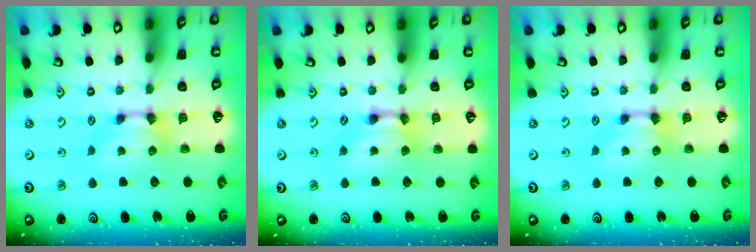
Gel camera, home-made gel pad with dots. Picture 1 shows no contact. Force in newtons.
{"total": 1.9, "press": 1.9, "slide": 0.1}
{"total": 0.0}